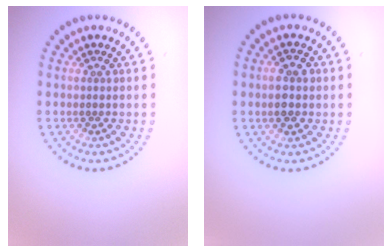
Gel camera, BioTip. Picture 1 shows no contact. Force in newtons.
{"total": 3.0, "press": 2.9, "slide": 0.3}